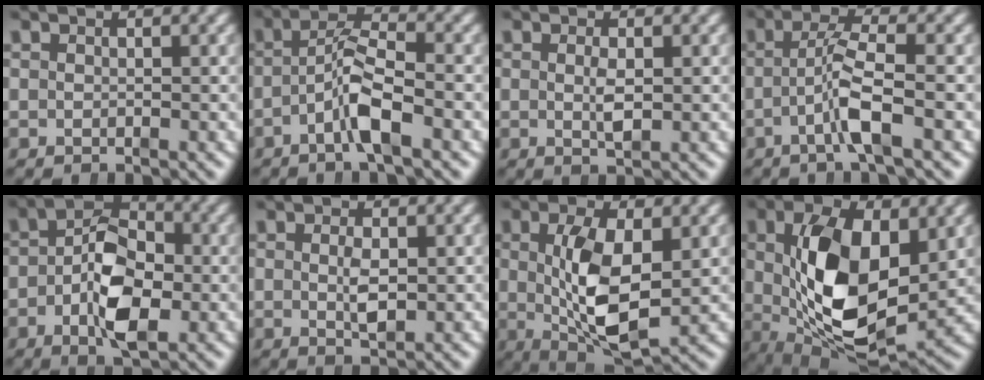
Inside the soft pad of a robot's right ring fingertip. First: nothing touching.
{"total": 4.9, "force": [-0.9, 2.0, 4.3], "torque": [-0.072, 0.004, -0.024]}
{"total": 1.7, "force": [-0.2, 0.2, 1.7], "torque": [-0.026, 0.000, -0.002]}
{"total": 3.7, "force": [-0.6, 0.4, 3.7], "torque": [-0.073, 0.003, -0.014]}
{"total": 8.1, "force": [-1.5, 4.7, 6.5], "torque": [-0.094, -0.005, -0.029]}
{"total": 2.1, "force": [-0.2, 0.5, 2.0], "torque": [-0.029, -0.002, -0.001]}
{"total": 8.3, "force": [-0.4, 3.9, 7.4], "torque": [-0.126, -0.024, 0.008]}
{"total": 13.4, "force": [0.0, 7.4, 11.1], "torque": [-0.204, -0.040, 0.018]}